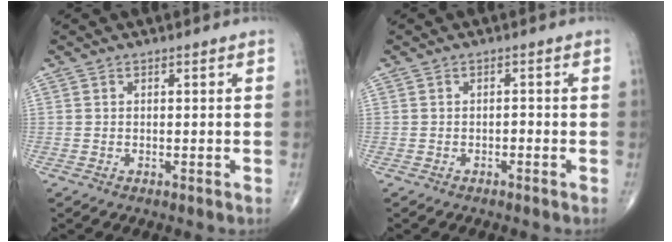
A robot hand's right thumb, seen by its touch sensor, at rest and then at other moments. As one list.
[{"total": 0.7, "force": [-0.5, 0.3, 0.4], "torque": [-0.003, 0.002, -0.012]}]